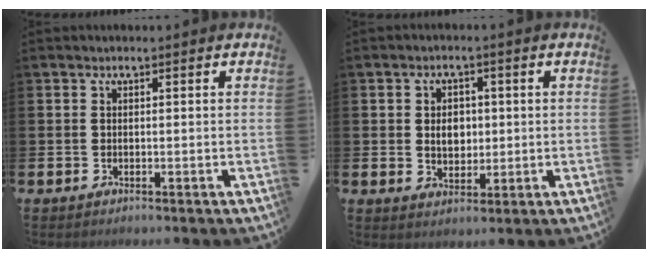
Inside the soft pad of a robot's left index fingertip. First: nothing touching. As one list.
[{"total": 3.5, "force": [0.5, 2.7, 2.1], "torque": [-0.027, 0.002, 0.001]}]